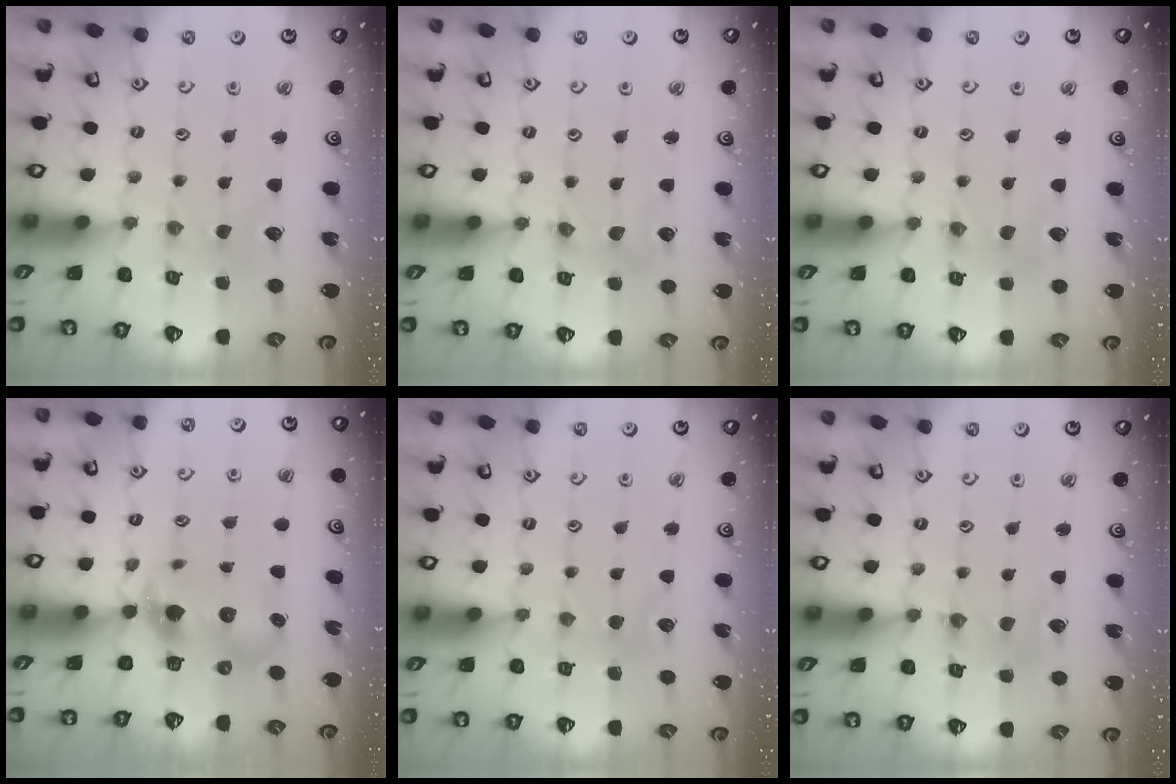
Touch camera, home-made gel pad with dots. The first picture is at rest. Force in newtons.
{"total": 1.8, "press": 1.8, "slide": 0.3}
{"total": 0.0}
{"total": 5.9, "press": 5.9, "slide": 0.5}
{"total": 2.5, "press": 2.4, "slide": 0.4}
{"total": 1.4, "press": 1.4, "slide": 0.2}